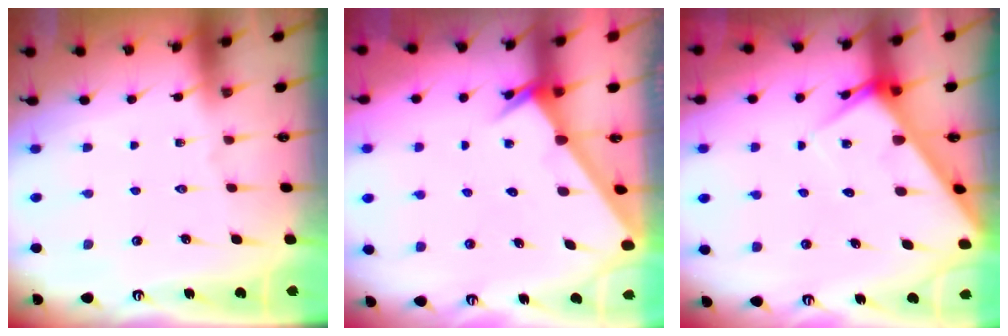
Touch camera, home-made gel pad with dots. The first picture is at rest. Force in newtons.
{"total": 2.5, "press": 2.5, "slide": 0.3}
{"total": 6.1, "press": 6.1, "slide": 0.5}